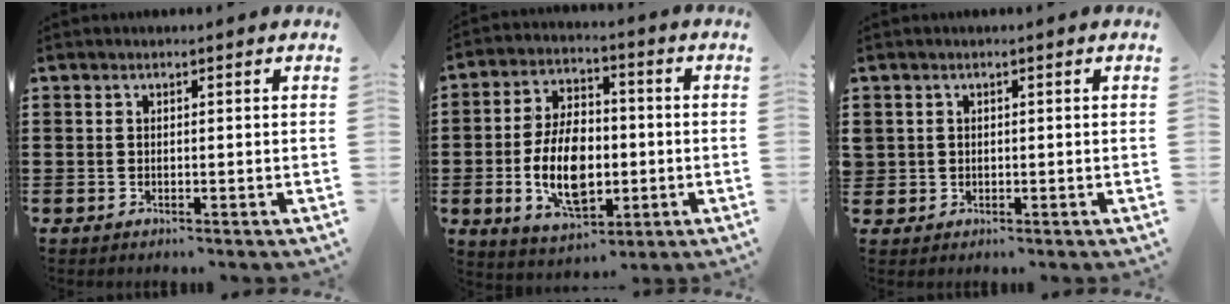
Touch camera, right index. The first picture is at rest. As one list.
[{"total": 10.8, "force": [-2.0, 6.2, 8.5], "torque": [-0.165, -0.007, -0.042]}, {"total": 1.0, "force": [0.1, 1.0, 0.0], "torque": [-0.004, 0.004, 0.001]}]